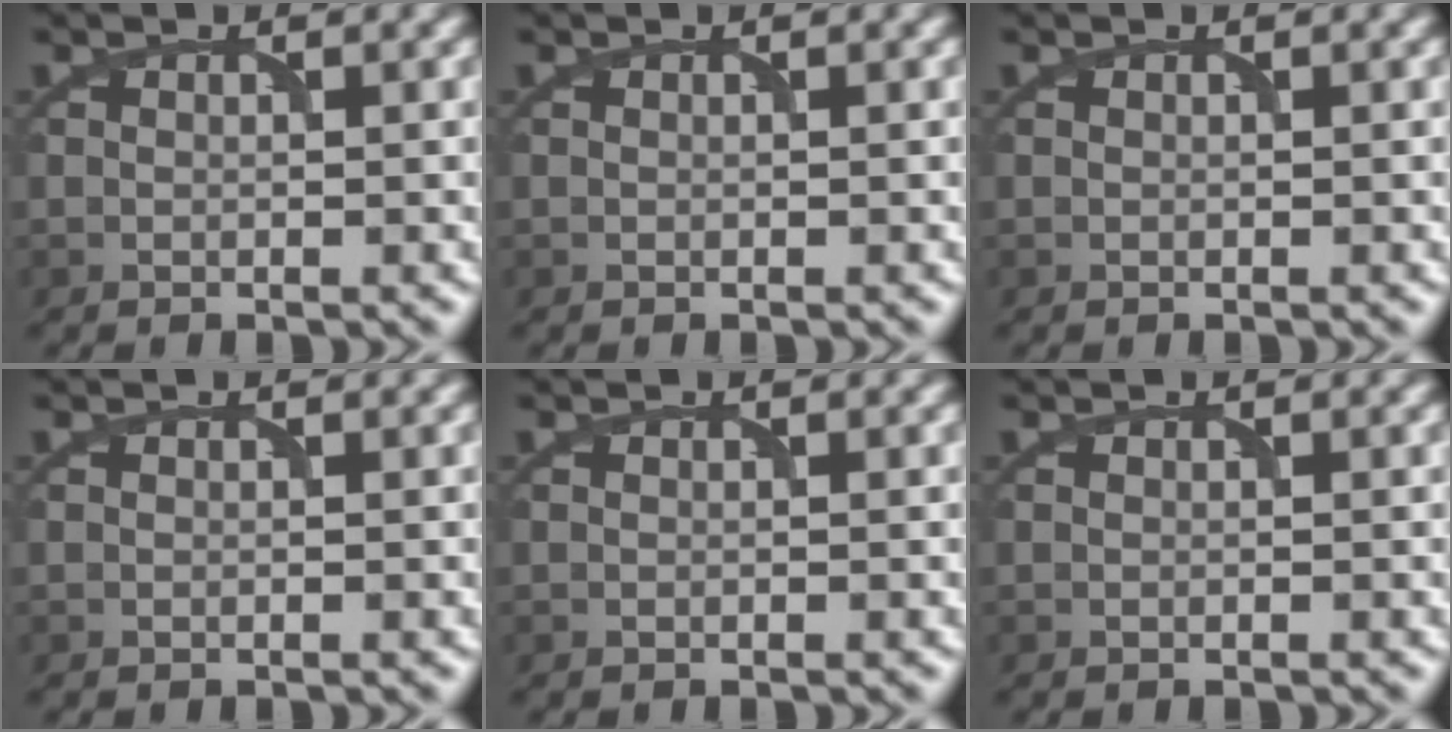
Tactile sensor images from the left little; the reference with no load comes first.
{"total": 0.0}
{"total": 0.0}
{"total": 0.0}
{"total": 0.0}
{"total": 0.0}